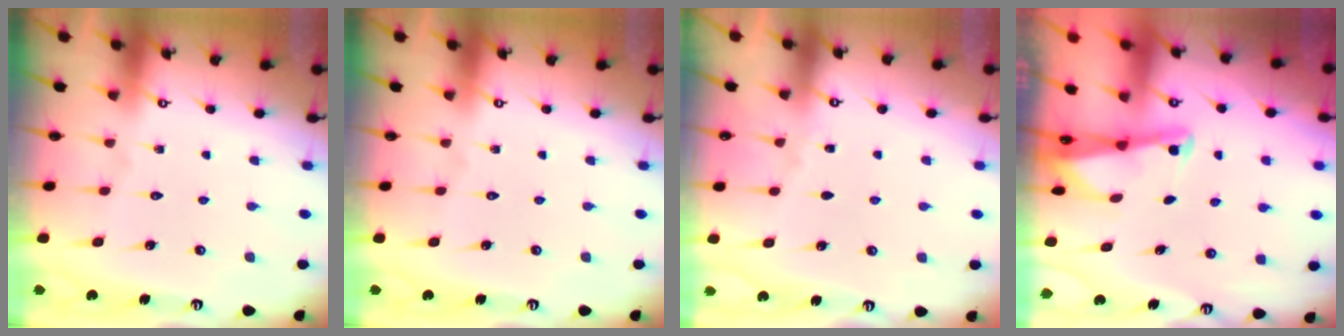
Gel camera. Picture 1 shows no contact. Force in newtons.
{"total": 0.0}
{"total": 2.6, "press": 2.6, "slide": 0.3}
{"total": 2.2, "press": 2.2, "slide": 0.3}